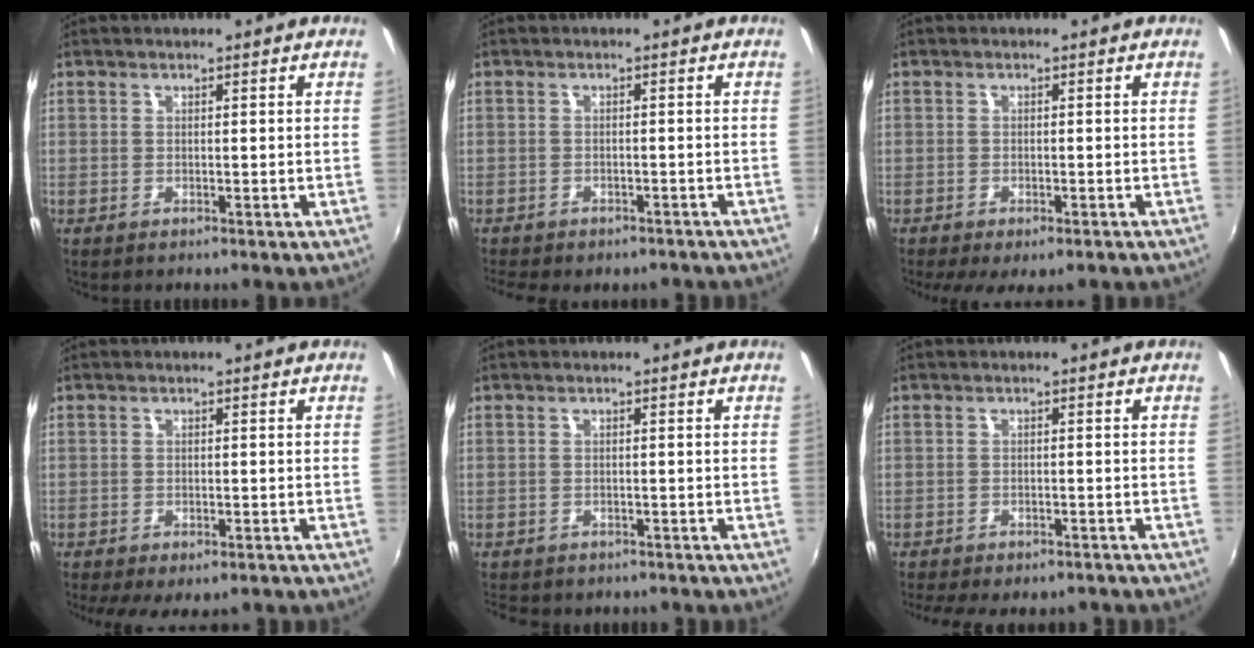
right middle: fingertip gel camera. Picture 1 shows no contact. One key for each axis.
{"total": 7.3, "fx": -6.1, "fy": 2.9, "fz": 3.0, "tx": -0.070, "ty": -0.022, "tz": -0.080}
{"total": 5.3, "fx": -3.6, "fy": 2.2, "fz": 3.2, "tx": -0.075, "ty": -0.025, "tz": -0.056}
{"total": 7.5, "fx": -5.4, "fy": 3.0, "fz": 4.2, "tx": -0.095, "ty": -0.027, "tz": -0.077}
{"total": 5.8, "fx": -4.8, "fy": 2.6, "fz": 2.0, "tx": -0.048, "ty": -0.014, "tz": -0.064}
{"total": 11.0, "fx": -9.3, "fy": 3.5, "fz": 4.7, "tx": -0.106, "ty": -0.022, "tz": -0.123}